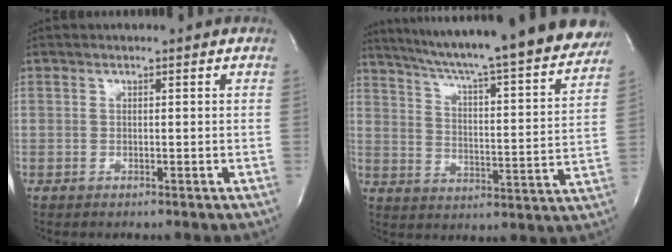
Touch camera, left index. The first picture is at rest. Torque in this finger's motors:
{"motor_torque": [0.24, -0.23, 0.52, 0.07]}